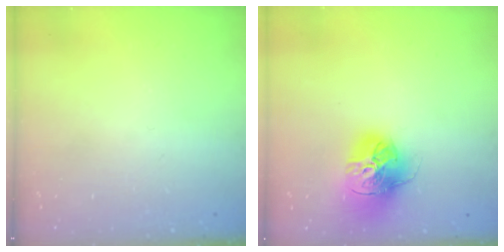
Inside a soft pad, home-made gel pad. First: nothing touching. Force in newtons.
{"total": 16.9, "press": 16.9, "slide": 1.7}